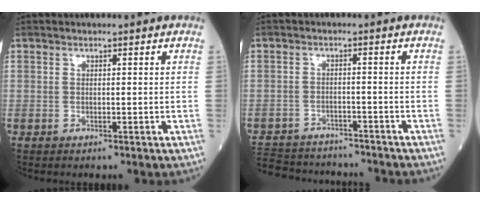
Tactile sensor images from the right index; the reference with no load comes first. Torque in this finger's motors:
{"motor_torque": [-0.60, -0.51, -1.06, -0.21]}